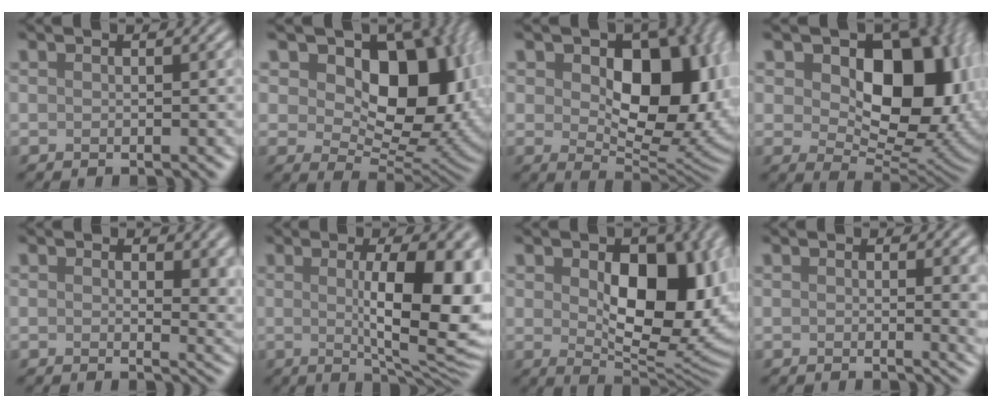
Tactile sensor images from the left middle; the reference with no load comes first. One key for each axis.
{"total": 13.9, "fx": 3.9, "fy": 8.8, "fz": 9.9, "tx": -0.118, "ty": -0.005, "tz": 0.060}
{"total": 11.6, "fx": 1.8, "fy": 7.2, "fz": 8.9, "tx": -0.122, "ty": -0.011, "tz": 0.034}
{"total": 14.1, "fx": 3.2, "fy": 9.0, "fz": 10.4, "tx": -0.124, "ty": -0.006, "tz": 0.054}
{"total": 4.3, "fx": 1.3, "fy": 2.5, "fz": 3.3, "tx": -0.035, "ty": -0.012, "tz": 0.020}
{"total": 11.5, "fx": 0.8, "fy": 3.1, "fz": 11.0, "tx": -0.142, "ty": -0.007, "tz": 0.018}
{"total": 11.2, "fx": 1.4, "fy": 6.7, "fz": 9.0, "tx": -0.125, "ty": -0.014, "tz": 0.028}
{"total": 2.5, "fx": 0.4, "fy": 0.8, "fz": 2.4, "tx": -0.020, "ty": -0.002, "tz": 0.004}